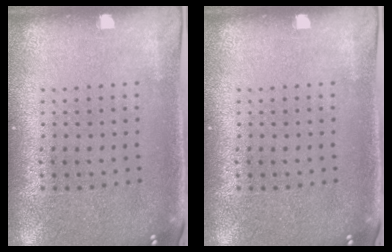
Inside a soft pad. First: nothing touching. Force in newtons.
{"total": 0.0}